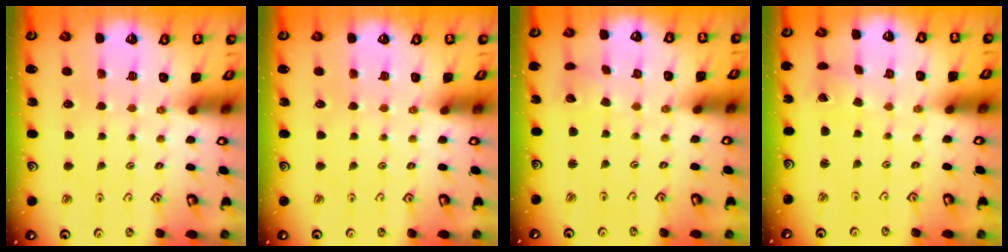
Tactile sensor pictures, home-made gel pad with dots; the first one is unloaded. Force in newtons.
{"total": 0.0}
{"total": 2.0, "press": 2.0, "slide": 0.2}
{"total": 1.0, "press": 1.0, "slide": 0.1}